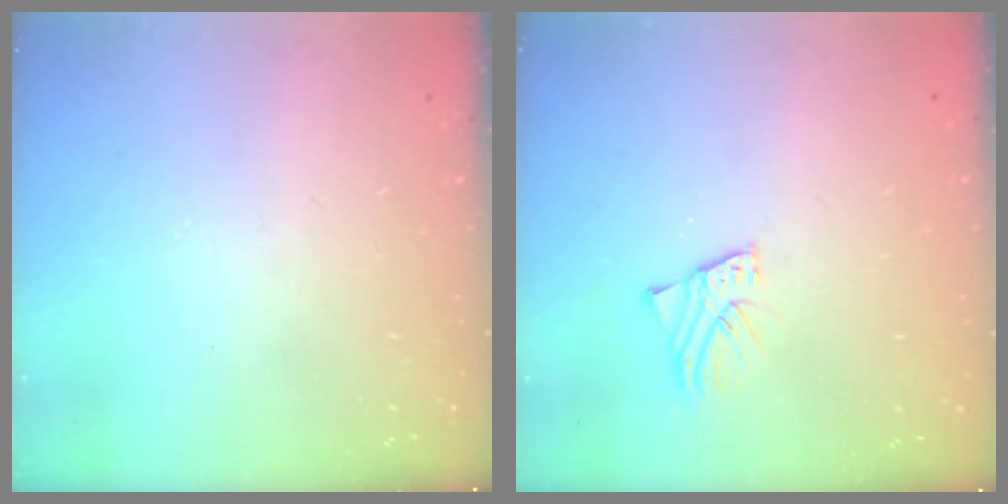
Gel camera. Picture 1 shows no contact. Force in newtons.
{"total": 2.3, "press": 2.3, "slide": 0.1}